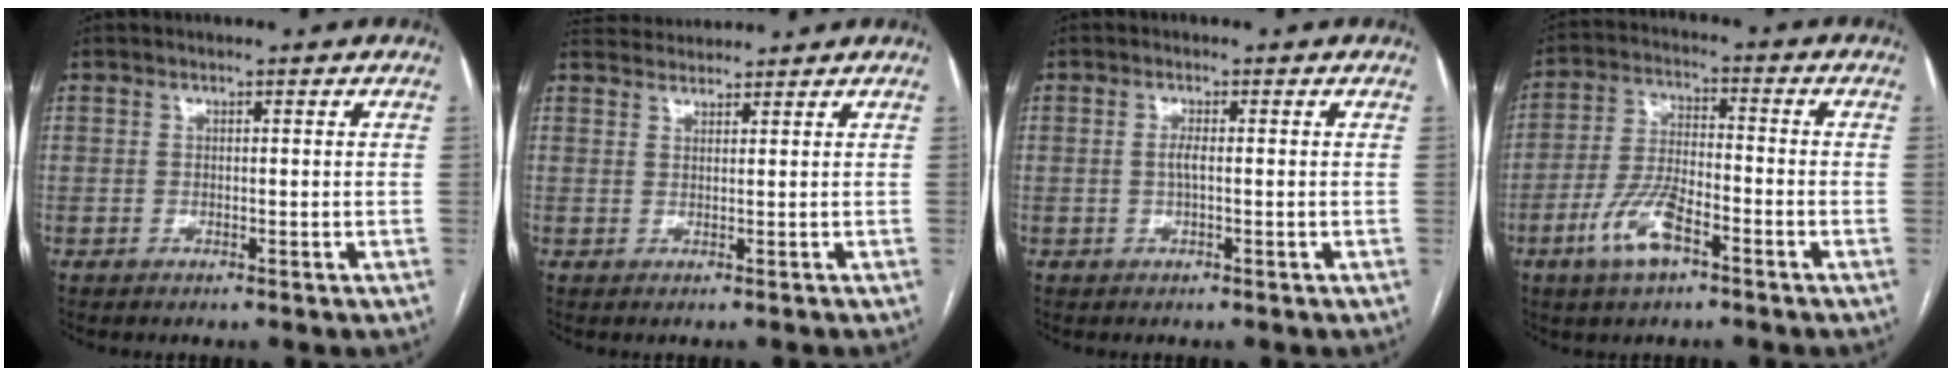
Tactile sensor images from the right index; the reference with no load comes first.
{"total": 3.4, "force": [3.3, 0.5, 0.4], "torque": [-0.017, 0.033, 0.055]}
{"total": 1.5, "force": [-0.1, 0.2, 1.4], "torque": [-0.030, 0.001, -0.003]}
{"total": 8.8, "force": [-4.7, 2.8, 6.9], "torque": [-0.150, -0.001, -0.090]}